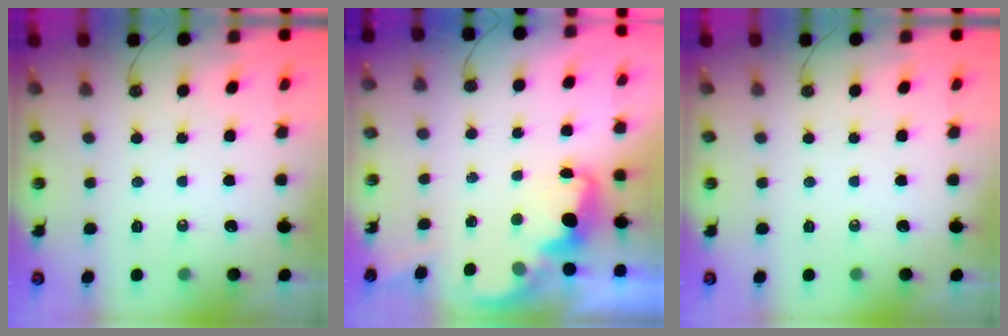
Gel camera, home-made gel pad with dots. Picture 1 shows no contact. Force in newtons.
{"total": 2.2, "press": 2.1, "slide": 0.6}
{"total": 0.0}